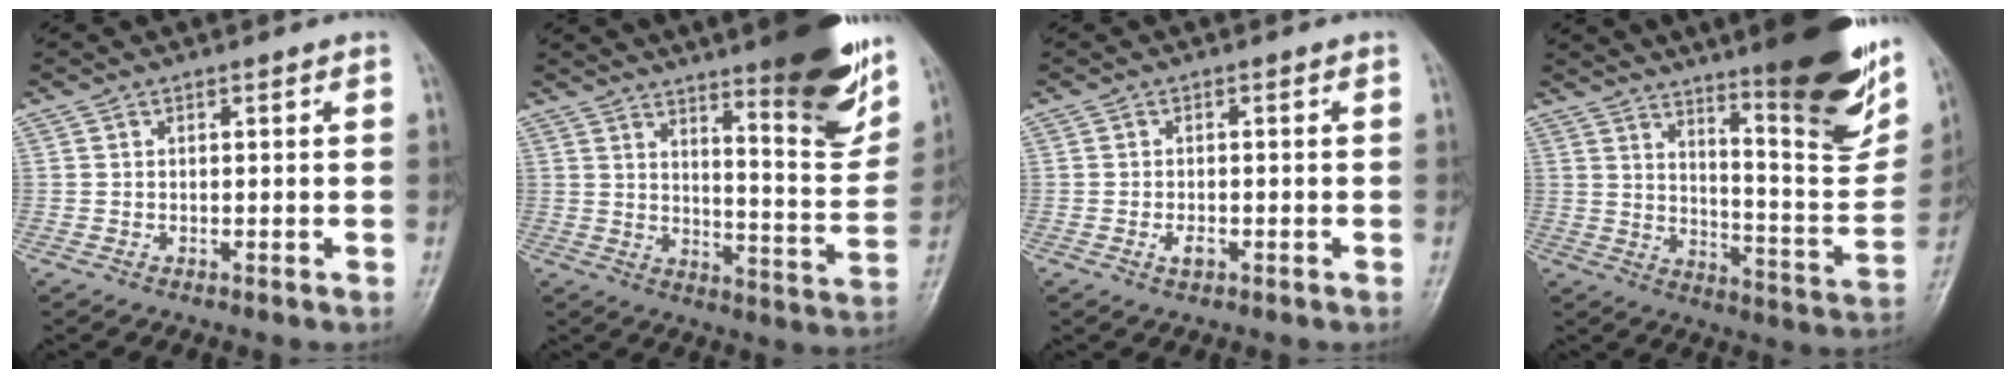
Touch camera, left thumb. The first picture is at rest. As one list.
[{"total": 19.7, "force": [12.5, 4.3, 14.6], "torque": [-0.161, -0.077, 0.176]}, {"total": 1.9, "force": [-0.9, 1.0, 1.3], "torque": [-0.021, 0.001, -0.015]}, {"total": 26.2, "force": [16.0, 5.9, 19.9], "torque": [-0.250, -0.082, 0.231]}]